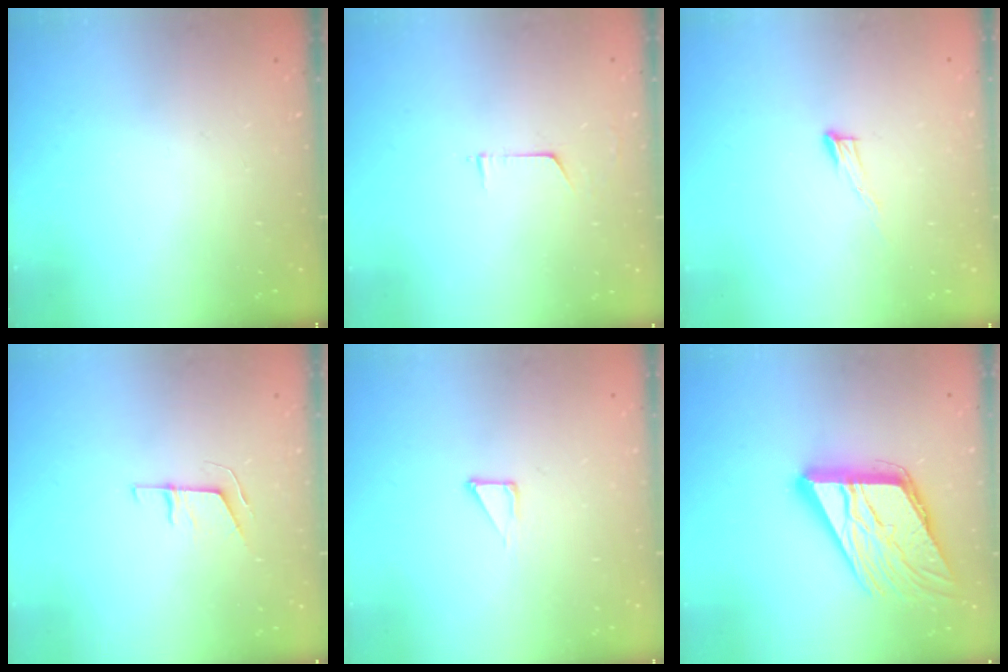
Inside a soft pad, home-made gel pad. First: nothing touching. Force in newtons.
{"total": 3.2, "press": 3.2, "slide": 0.3}
{"total": 5.7, "press": 5.7, "slide": 0.3}
{"total": 6.1, "press": 6.1, "slide": 1.0}
{"total": 2.3, "press": 2.3, "slide": 0.1}
{"total": 18.6, "press": 18.4, "slide": 2.2}